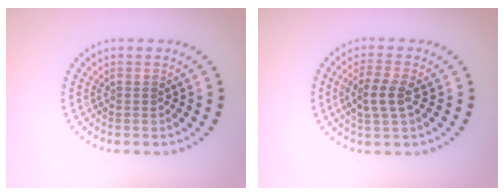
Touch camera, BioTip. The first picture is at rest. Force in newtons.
{"total": 2.8, "press": 2.6, "slide": 1.0}